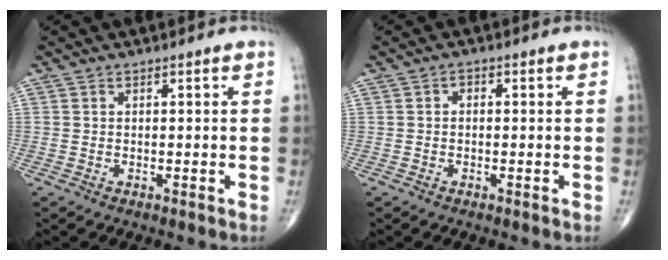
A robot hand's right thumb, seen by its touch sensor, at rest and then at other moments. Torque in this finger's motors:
{"motor_torque": [-0.26, 0.22, -0.02, -0.23, -0.01]}